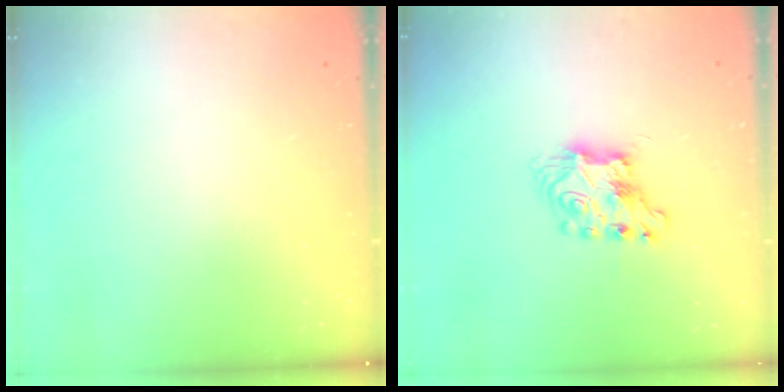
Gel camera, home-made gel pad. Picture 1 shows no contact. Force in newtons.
{"total": 8.2, "press": 8.1, "slide": 0.8}